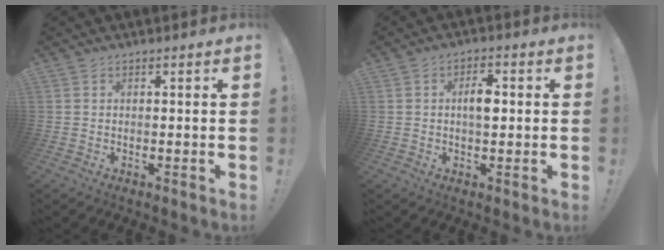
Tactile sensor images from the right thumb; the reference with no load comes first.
{"total": 5.3, "force": [0.2, 2.4, 4.7], "torque": [-0.066, 0.004, -0.003]}